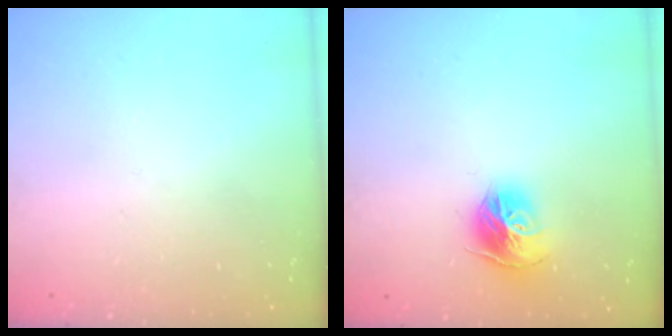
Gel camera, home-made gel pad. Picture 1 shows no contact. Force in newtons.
{"total": 12.5, "press": 12.4, "slide": 1.3}